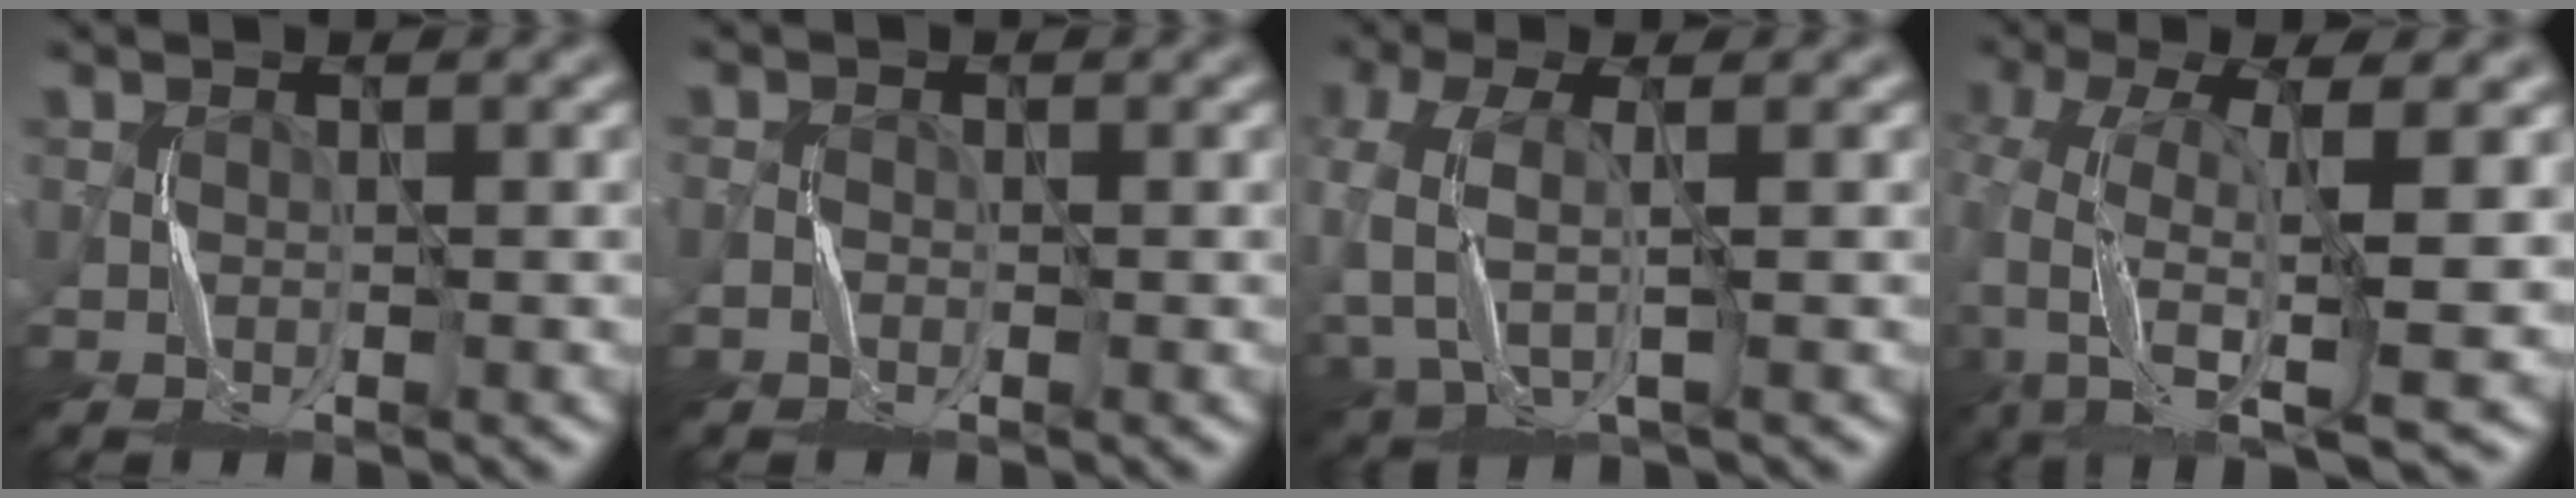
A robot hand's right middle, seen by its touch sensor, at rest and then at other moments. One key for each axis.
{"total": 1.0, "fx": -0.6, "fy": 0.8, "fz": 0.0, "tx": 0.002, "ty": 0.002, "tz": -0.011}
{"total": 4.7, "fx": -1.3, "fy": 2.5, "fz": 3.8, "tx": -0.108, "ty": -0.003, "tz": -0.027}
{"total": 11.2, "fx": -2.9, "fy": 4.0, "fz": 10.0, "tx": -0.201, "ty": -0.004, "tz": -0.047}